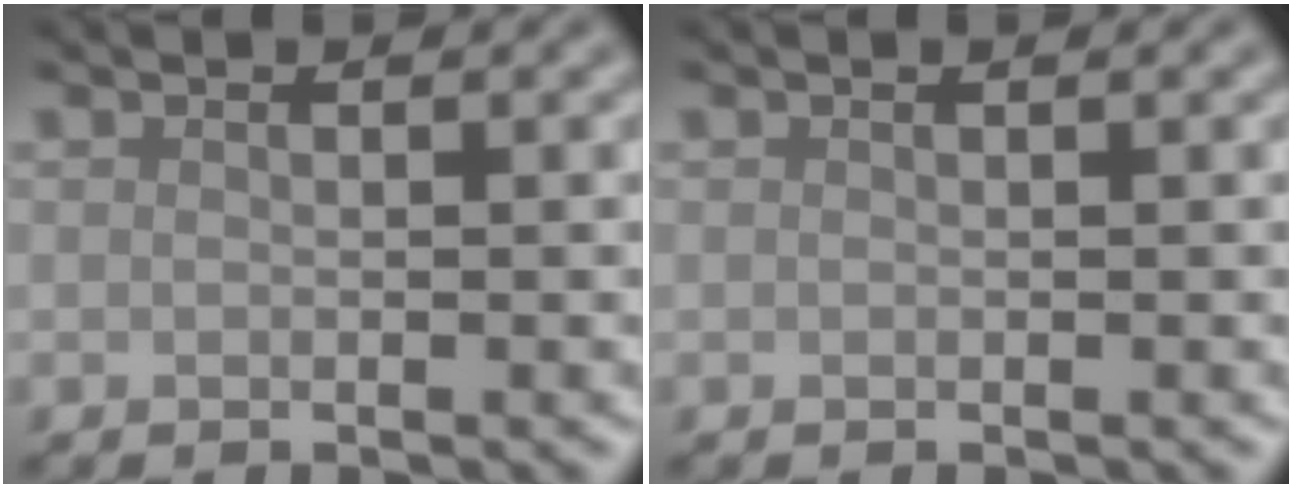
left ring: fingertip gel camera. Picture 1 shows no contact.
{"total": 0.0}